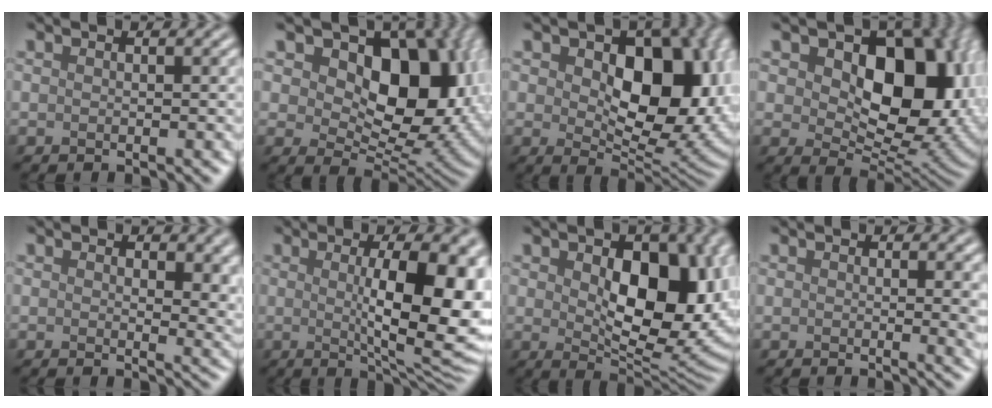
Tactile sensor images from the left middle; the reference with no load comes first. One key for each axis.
{"total": 13.9, "fx": 3.9, "fy": 8.8, "fz": 9.9, "tx": -0.118, "ty": -0.005, "tz": 0.060}
{"total": 11.6, "fx": 1.8, "fy": 7.2, "fz": 8.9, "tx": -0.122, "ty": -0.011, "tz": 0.034}
{"total": 14.1, "fx": 3.2, "fy": 9.0, "fz": 10.4, "tx": -0.124, "ty": -0.006, "tz": 0.054}
{"total": 4.3, "fx": 1.3, "fy": 2.5, "fz": 3.3, "tx": -0.035, "ty": -0.012, "tz": 0.020}
{"total": 11.5, "fx": 0.8, "fy": 3.1, "fz": 11.0, "tx": -0.142, "ty": -0.007, "tz": 0.018}
{"total": 11.2, "fx": 1.4, "fy": 6.7, "fz": 9.0, "tx": -0.125, "ty": -0.014, "tz": 0.028}
{"total": 2.5, "fx": 0.4, "fy": 0.8, "fz": 2.4, "tx": -0.020, "ty": -0.002, "tz": 0.004}